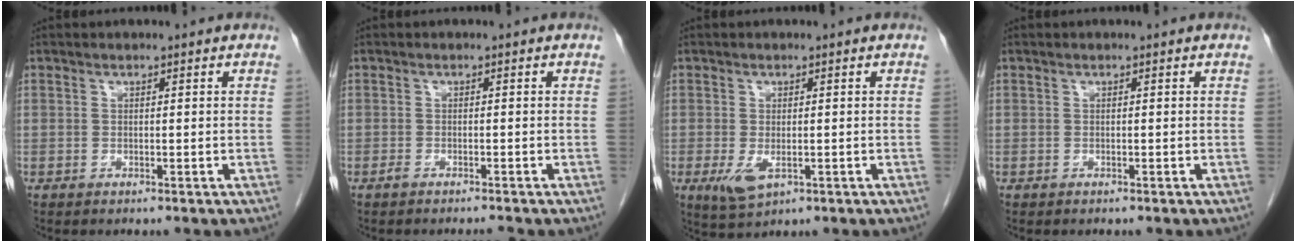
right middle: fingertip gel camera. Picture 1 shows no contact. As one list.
[{"total": 1.3, "force": [-1.2, -0.1, 0.5], "torque": [-0.013, -0.003, -0.020]}, {"total": 3.9, "force": [-1.2, 1.8, 3.3], "torque": [-0.065, -0.011, -0.011]}, {"total": 0.0}]